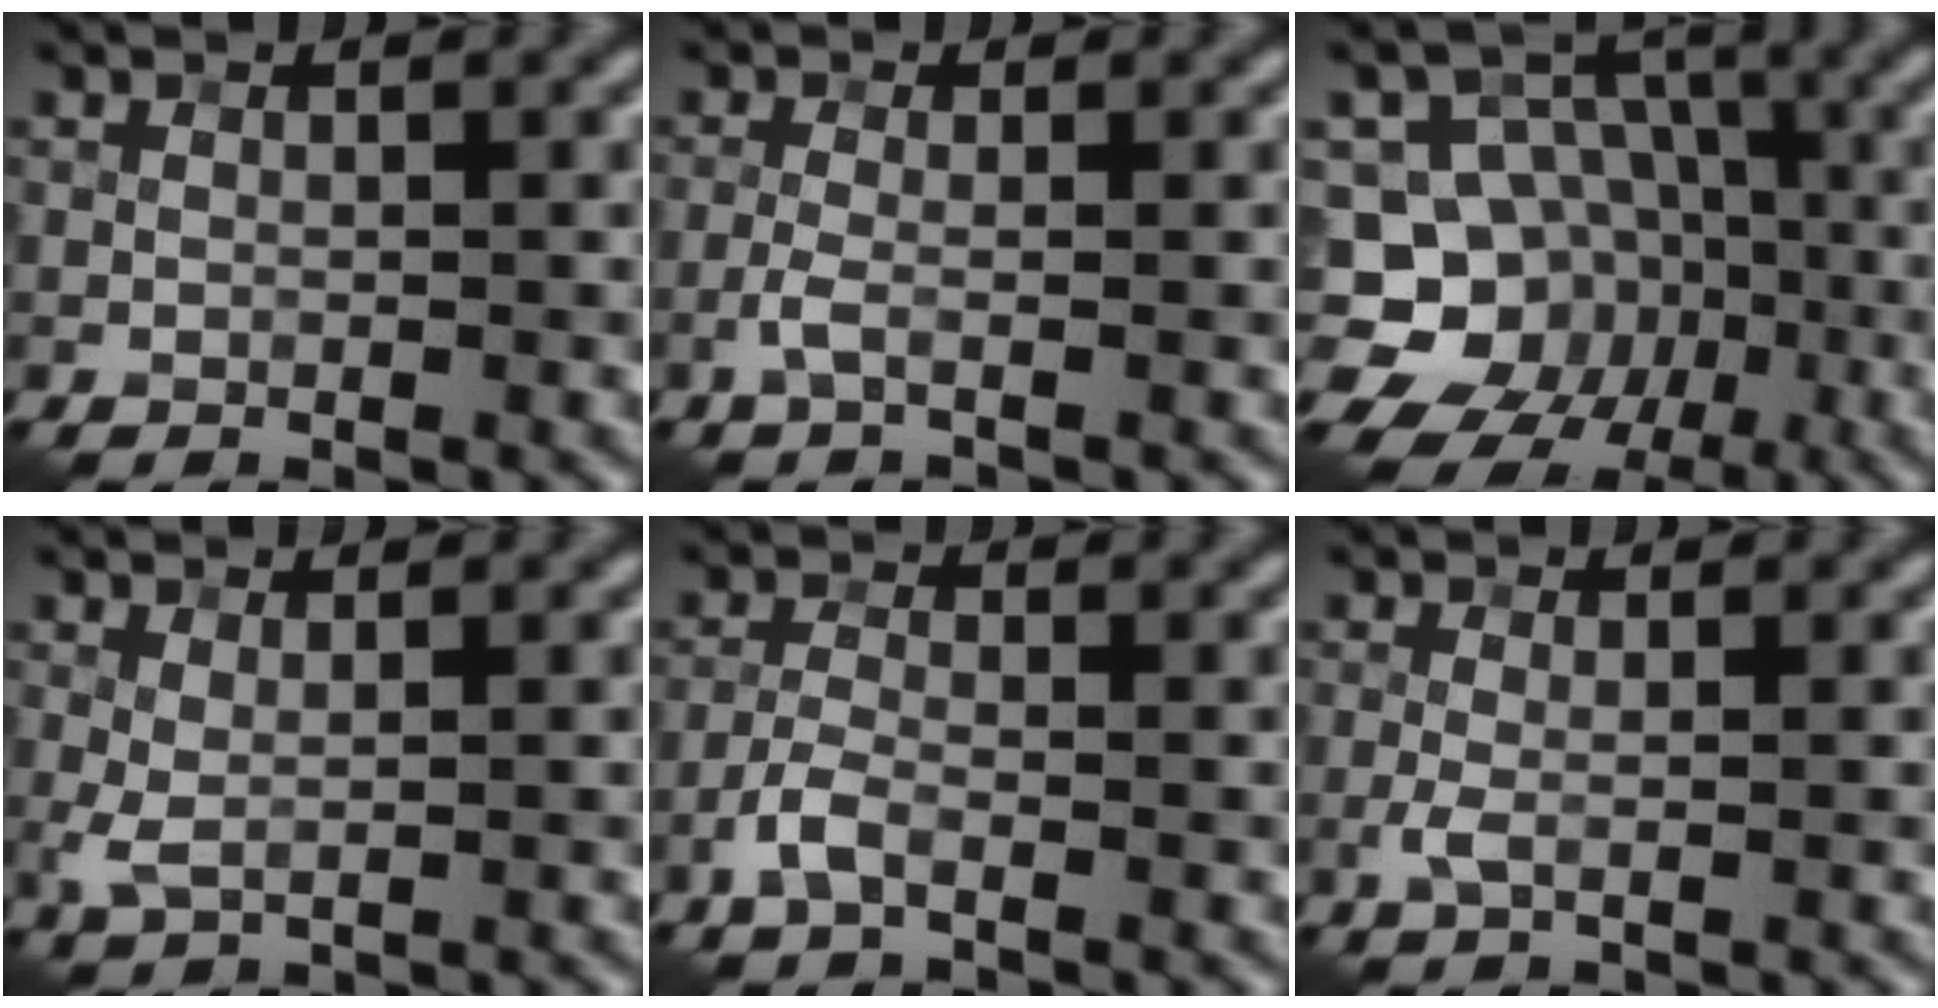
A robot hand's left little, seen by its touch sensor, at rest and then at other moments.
{"total": 1.7, "force": [-0.6, 0.3, 1.5], "torque": [-0.031, 0.004, -0.020]}
{"total": 11.2, "force": [-4.0, 9.7, 3.7], "torque": [-0.069, 0.001, -0.094]}
{"total": 1.7, "force": [0.4, 0.5, 1.5], "torque": [-0.037, 0.000, 0.007]}
{"total": 2.2, "force": [-1.3, 0.6, 1.7], "torque": [-0.039, 0.004, -0.033]}
{"total": 1.4, "force": [-0.3, 0.2, 1.3], "torque": [-0.031, 0.000, -0.010]}